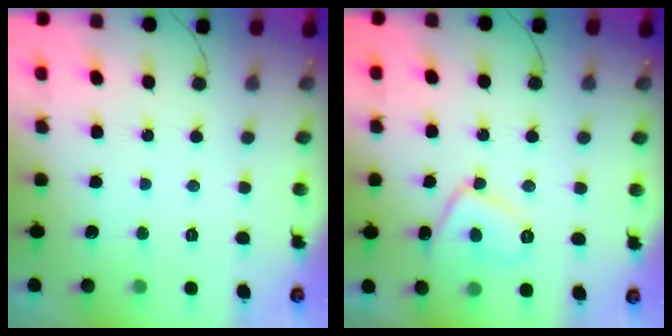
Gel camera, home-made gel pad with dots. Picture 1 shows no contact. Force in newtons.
{"total": 9.3, "press": 9.3, "slide": 1.2}